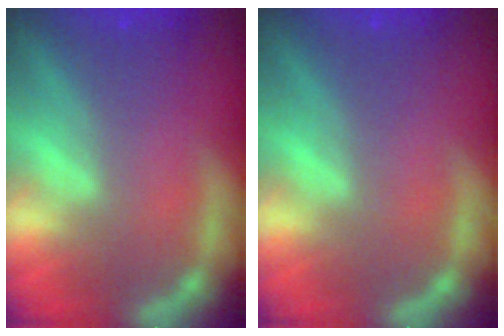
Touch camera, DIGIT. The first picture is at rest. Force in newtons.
{"total": 0.0}